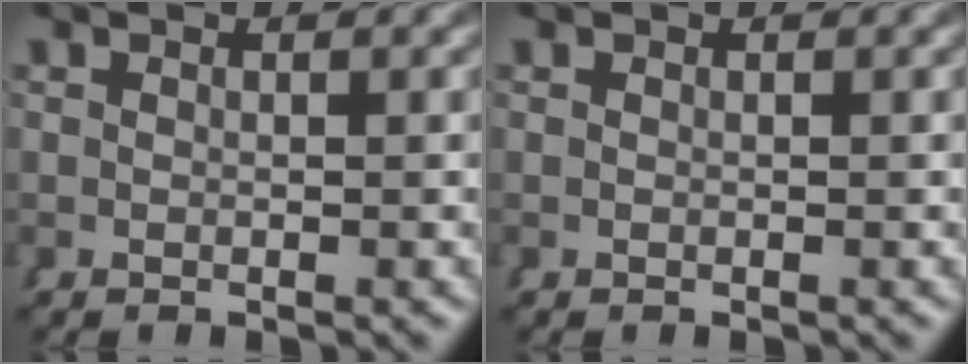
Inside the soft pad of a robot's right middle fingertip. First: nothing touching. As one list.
[{"total": 0.0}]